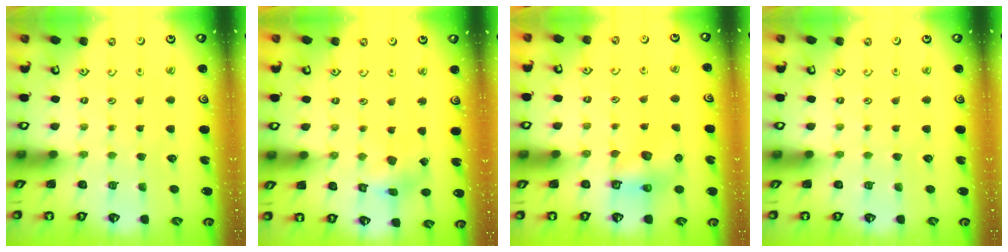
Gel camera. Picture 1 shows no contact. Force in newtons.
{"total": 4.8, "press": 4.7, "slide": 0.6}
{"total": 6.2, "press": 6.2, "slide": 0.2}
{"total": 0.0}